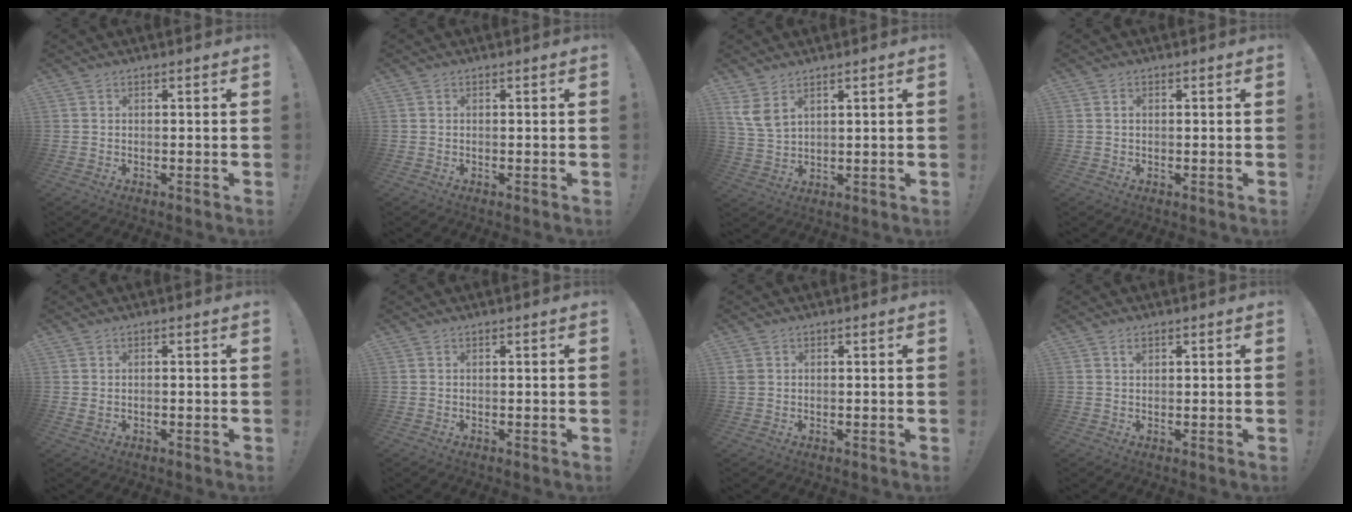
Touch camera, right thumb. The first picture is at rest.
{"total": 0.0}
{"total": 6.2, "force": [4.0, 2.8, 3.9], "torque": [-0.082, -0.019, 0.077]}
{"total": 0.7, "force": [0.1, 0.6, 0.1], "torque": [-0.011, 0.006, 0.003]}
{"total": 0.7, "force": [0.1, 0.4, 0.6], "torque": [-0.007, 0.000, 0.001]}
{"total": 0.0}
{"total": 1.5, "force": [0.4, 1.2, 0.8], "torque": [-0.017, 0.005, 0.009]}
{"total": 1.1, "force": [0.6, 0.5, 0.7], "torque": [-0.005, -0.003, 0.010]}